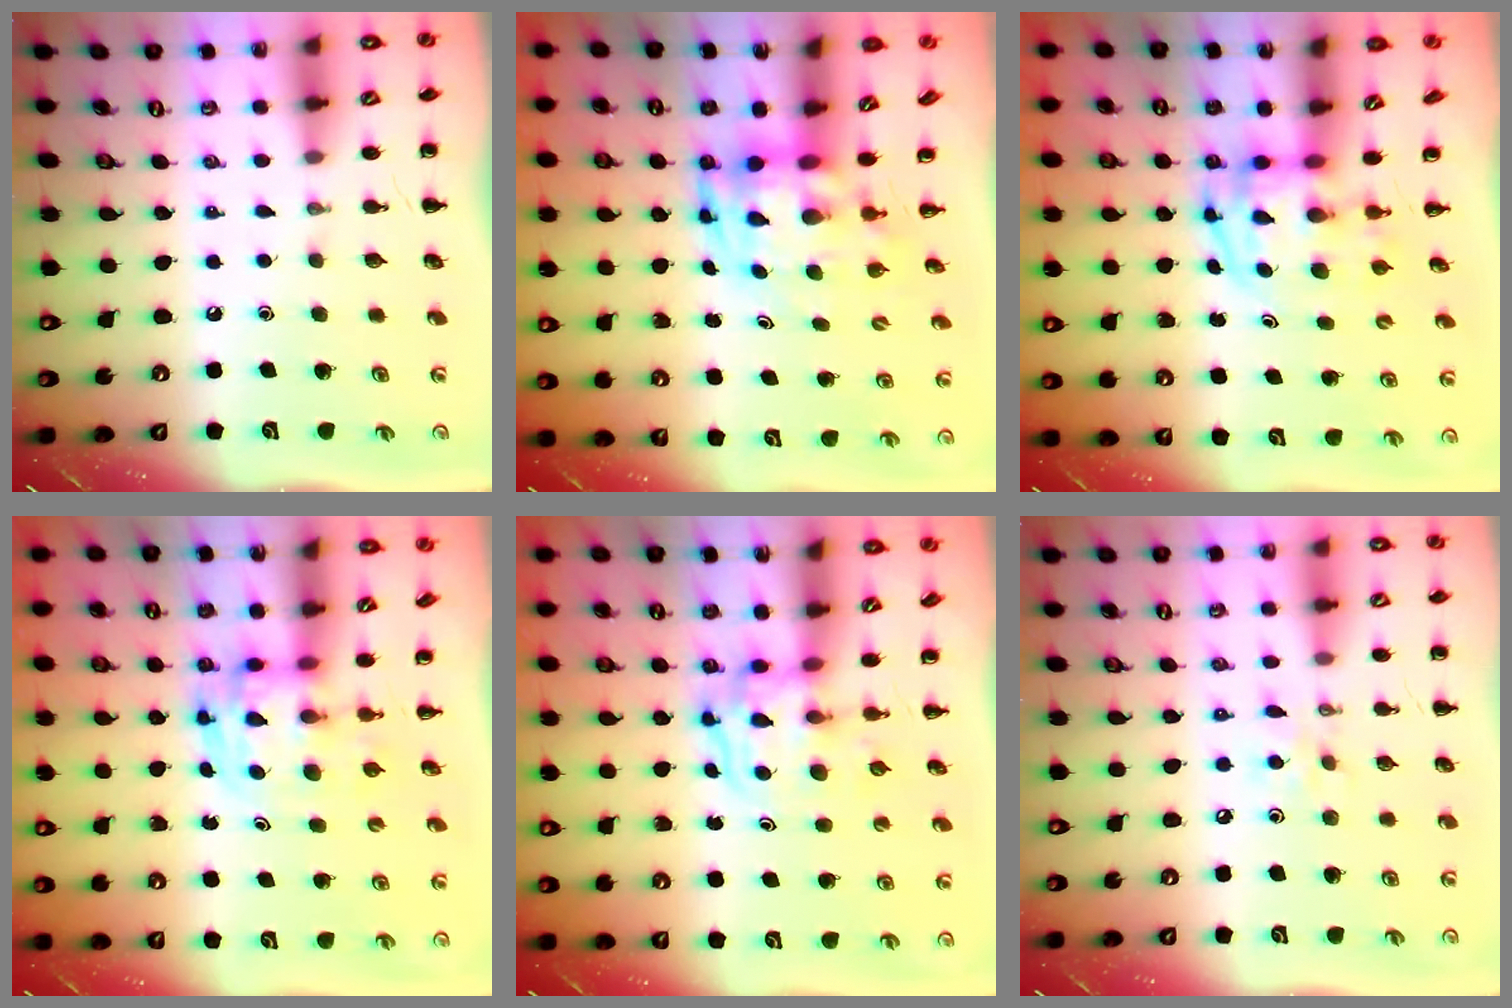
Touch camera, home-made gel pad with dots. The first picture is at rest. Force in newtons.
{"total": 4.1, "press": 4.0, "slide": 0.9}
{"total": 3.8, "press": 3.7, "slide": 0.6}
{"total": 3.6, "press": 3.6, "slide": 0.7}
{"total": 3.1, "press": 3.1, "slide": 0.4}
{"total": 3.4, "press": 3.2, "slide": 1.0}